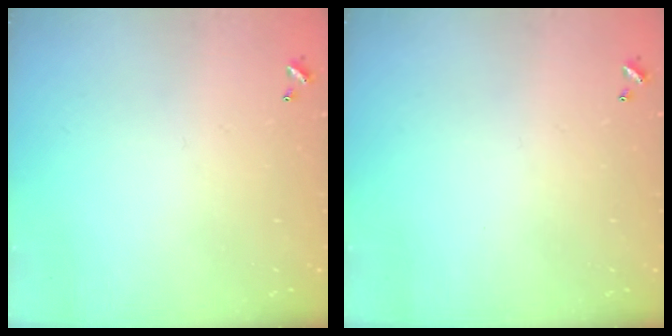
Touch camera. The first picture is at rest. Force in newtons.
{"total": 0.0}